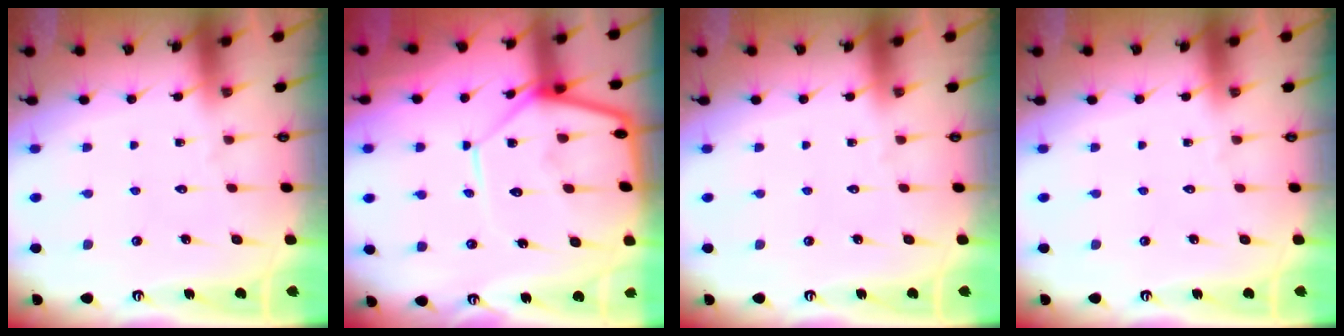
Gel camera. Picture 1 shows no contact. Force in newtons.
{"total": 12.5, "press": 12.4, "slide": 1.2}
{"total": 0.0}
{"total": 0.0}